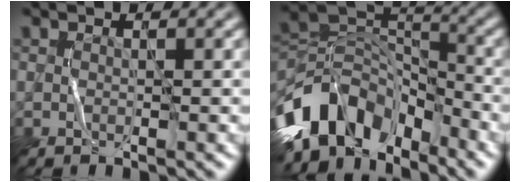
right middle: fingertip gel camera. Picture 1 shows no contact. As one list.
[{"total": 10.0, "force": [-6.0, 6.1, 5.1], "torque": [-0.091, 0.015, -0.125]}]